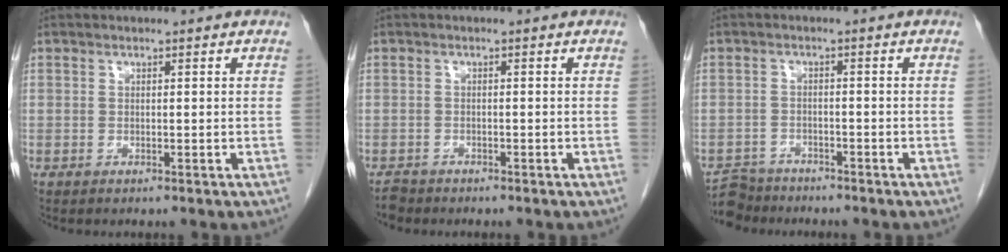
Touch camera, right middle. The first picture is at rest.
{"total": 1.6, "force": [-1.5, 0.5, 0.0], "torque": [-0.007, -0.003, -0.024]}
{"total": 4.5, "force": [-4.2, 1.5, -0.5], "torque": [0.011, -0.007, -0.076]}